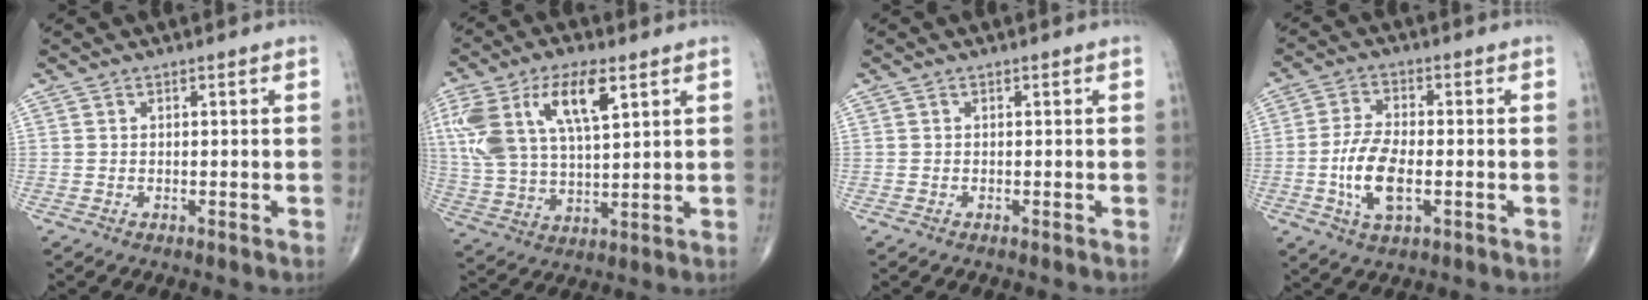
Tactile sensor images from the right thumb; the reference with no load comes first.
{"total": 17.8, "force": [7.2, 7.9, 14.3], "torque": [-0.294, -0.002, 0.138]}
{"total": 0.0}
{"total": 9.0, "force": [-2.0, 4.1, 7.8], "torque": [-0.159, 0.006, -0.038]}